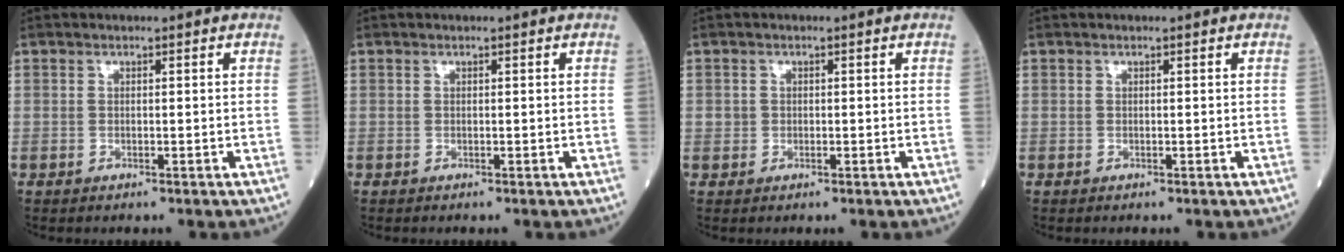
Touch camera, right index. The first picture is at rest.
{"total": 0.0}
{"total": 1.1, "force": [0.0, 1.1, 0.2], "torque": [0.002, 0.004, 0.000]}
{"total": 0.0}